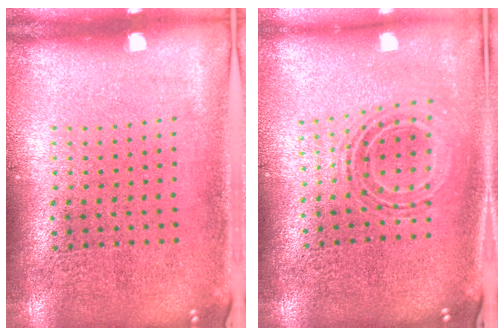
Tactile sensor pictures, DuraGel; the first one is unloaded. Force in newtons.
{"total": 0.7, "press": 0.7, "slide": 0.2}